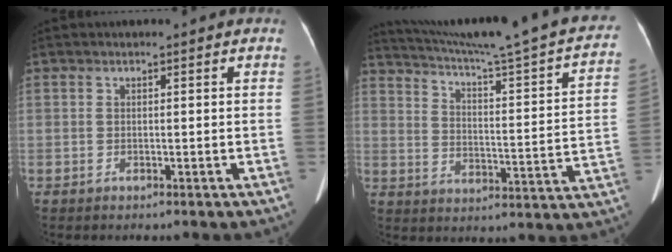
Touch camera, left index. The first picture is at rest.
{"total": 27.8, "force": [24.0, 0.7, 14.2], "torque": [-0.215, -0.051, 0.306]}